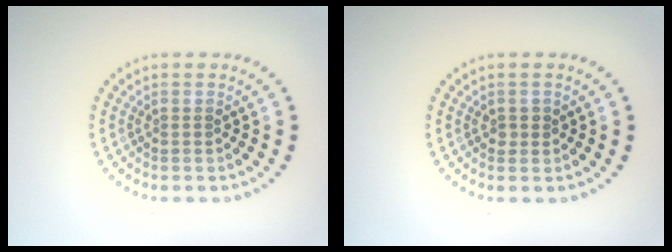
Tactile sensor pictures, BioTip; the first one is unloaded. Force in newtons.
{"total": 0.9, "press": 0.9, "slide": 0.2}